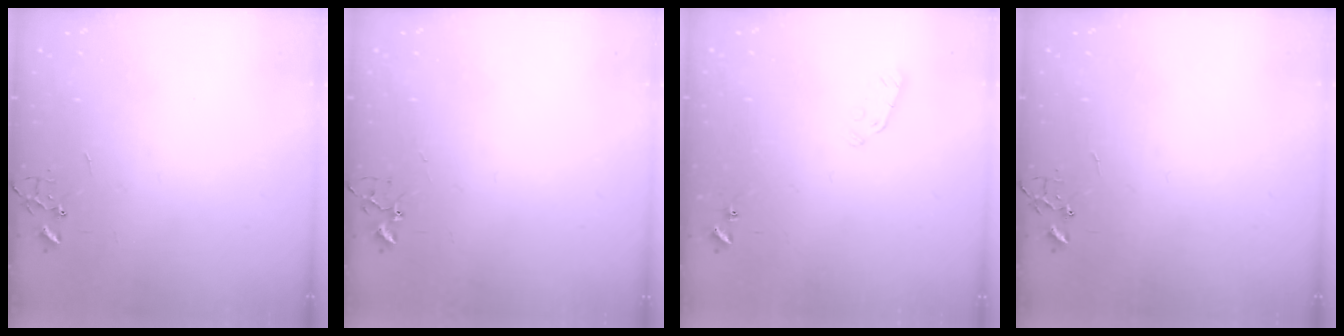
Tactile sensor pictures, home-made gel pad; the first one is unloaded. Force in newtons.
{"total": 4.2, "press": 4.2, "slide": 0.7}
{"total": 3.8, "press": 3.7, "slide": 0.8}
{"total": 0.0}